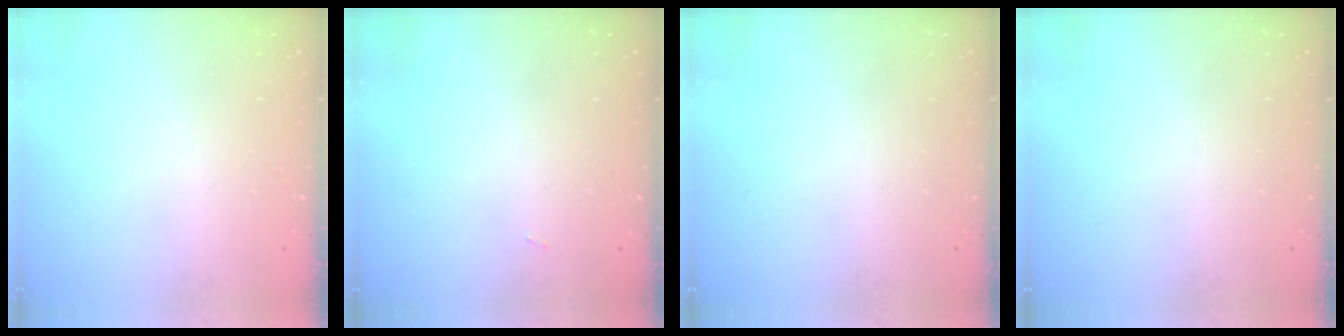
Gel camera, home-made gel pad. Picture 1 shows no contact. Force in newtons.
{"total": 11.6, "press": 2.7, "slide": 11.3}
{"total": 0.0}
{"total": 0.0}